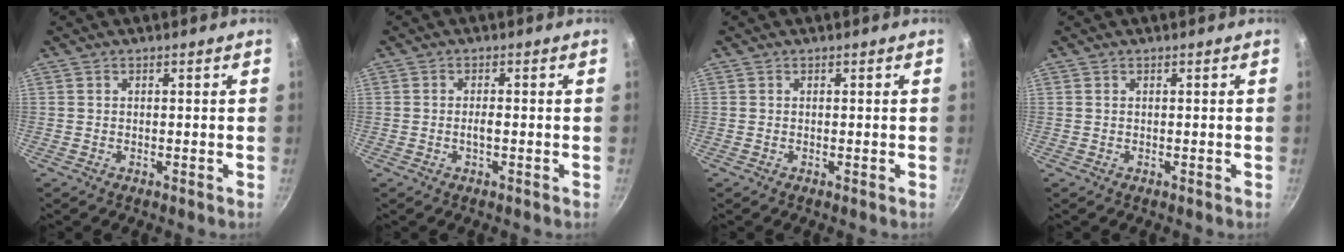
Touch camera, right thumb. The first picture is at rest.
{"total": 1.6, "force": [-0.4, 0.5, 1.5], "torque": [-0.029, 0.006, -0.010]}
{"total": 0.0}
{"total": 0.0}